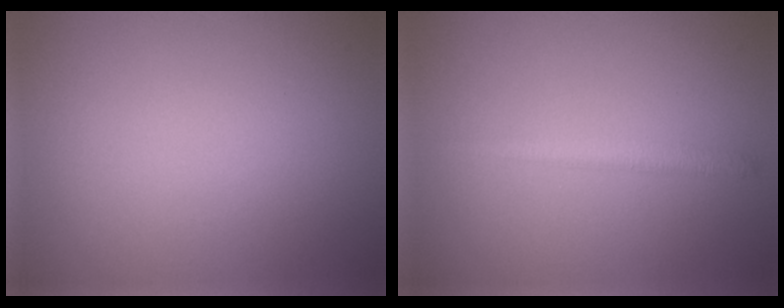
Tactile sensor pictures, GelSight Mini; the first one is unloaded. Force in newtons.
{"total": 1.7, "press": 1.7, "slide": 0.1}